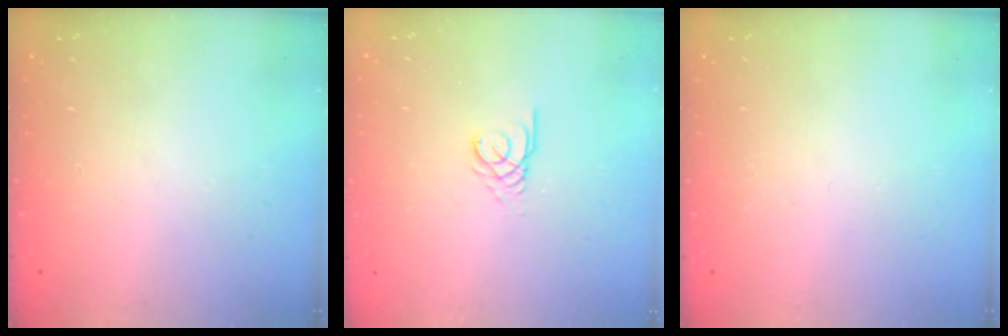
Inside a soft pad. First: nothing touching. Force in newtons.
{"total": 2.7, "press": 2.7, "slide": 0.3}
{"total": 0.0}